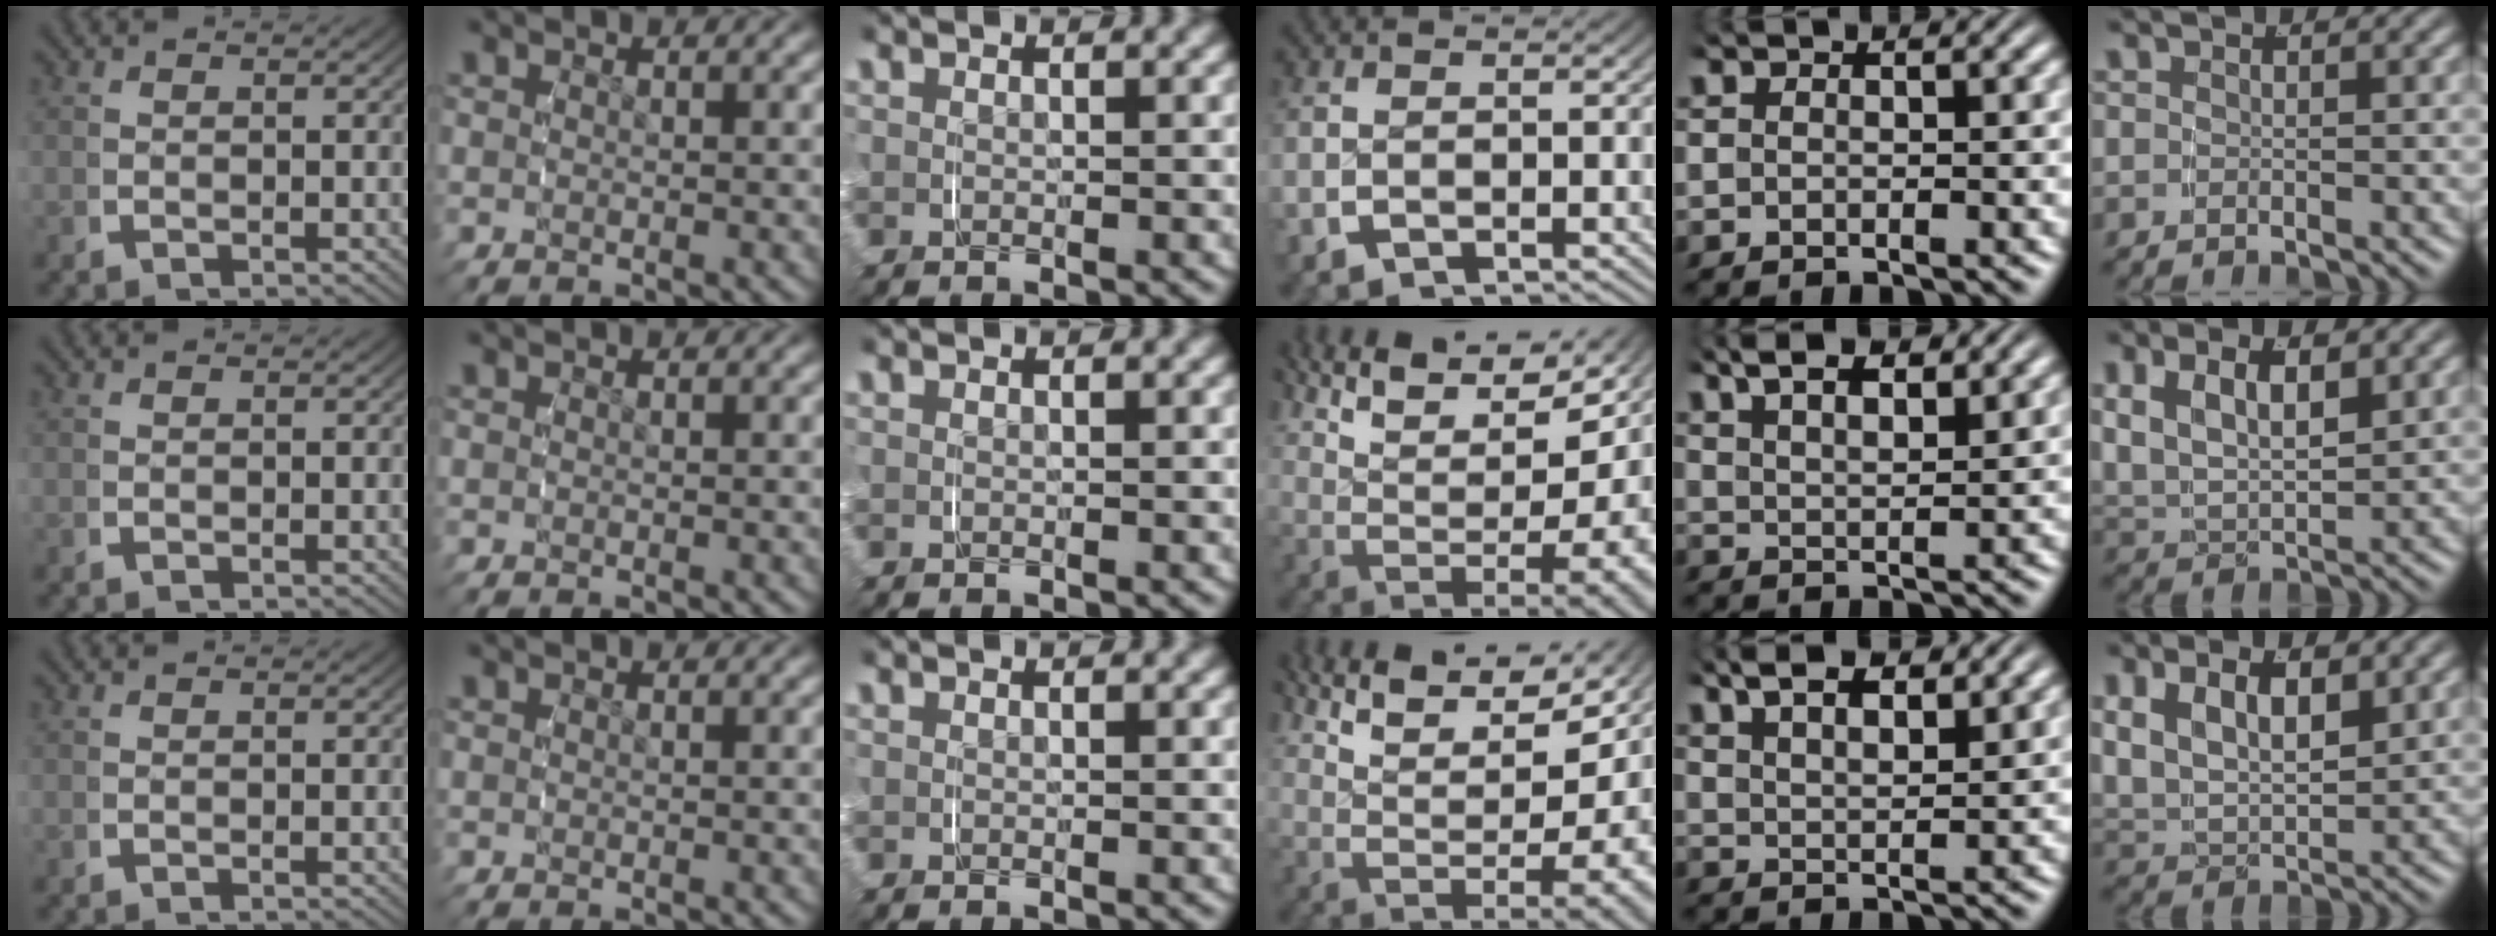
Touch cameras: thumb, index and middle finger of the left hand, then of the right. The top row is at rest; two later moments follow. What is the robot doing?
{"motion": "grasp_and_lifting", "object": "shirt"}